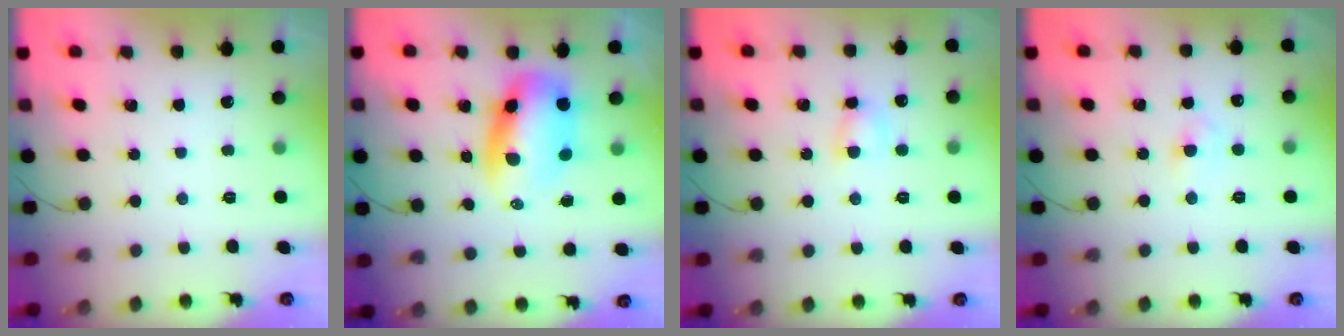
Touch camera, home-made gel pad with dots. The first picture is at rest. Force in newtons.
{"total": 8.7, "press": 8.3, "slide": 2.3}
{"total": 4.5, "press": 4.4, "slide": 1.0}
{"total": 2.4, "press": 2.1, "slide": 1.0}